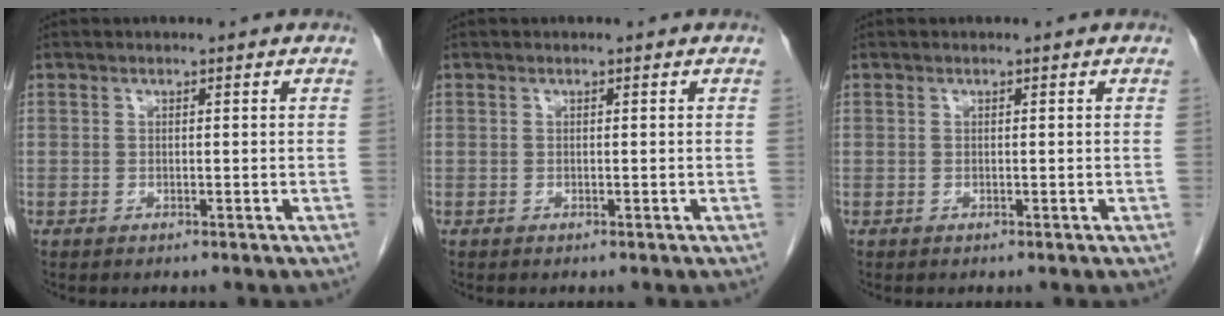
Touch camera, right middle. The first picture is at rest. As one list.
[{"total": 0.5, "force": [-0.4, 0.0, 0.4], "torque": [-0.003, 0.001, -0.002]}, {"total": 0.0}]